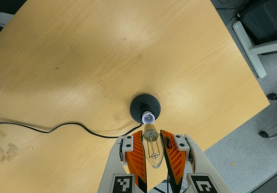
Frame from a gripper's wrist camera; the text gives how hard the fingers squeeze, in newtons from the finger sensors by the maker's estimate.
{"total": 21.7, "left": 23.7, "right": 19.7}